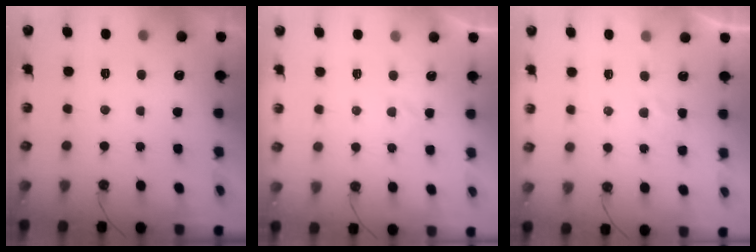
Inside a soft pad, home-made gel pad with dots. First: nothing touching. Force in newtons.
{"total": 1.5, "press": 1.4, "slide": 0.4}
{"total": 3.8, "press": 3.7, "slide": 0.6}